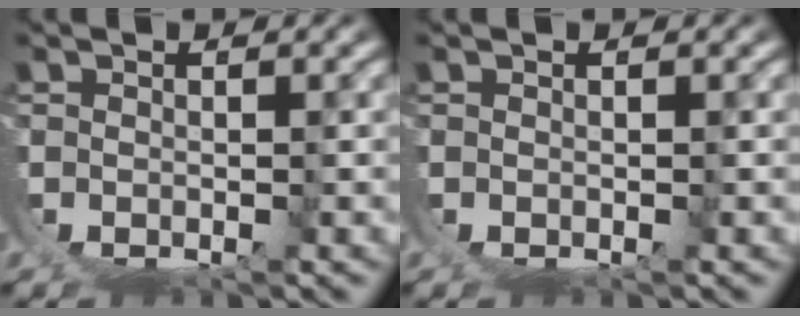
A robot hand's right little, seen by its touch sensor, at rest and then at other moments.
{"total": 0.0}